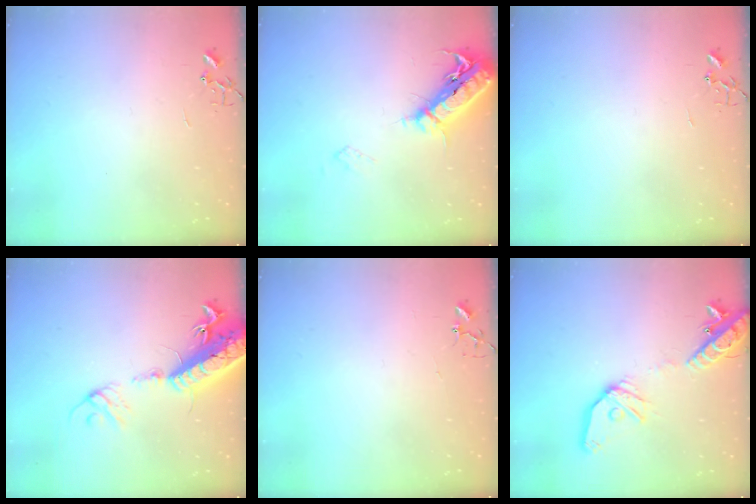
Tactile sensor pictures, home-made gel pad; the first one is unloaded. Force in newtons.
{"total": 17.6, "press": 17.3, "slide": 3.5}
{"total": 0.0}
{"total": 22.7, "press": 22.1, "slide": 4.9}
{"total": 3.2, "press": 3.2, "slide": 0.3}
{"total": 17.4, "press": 17.1, "slide": 3.1}